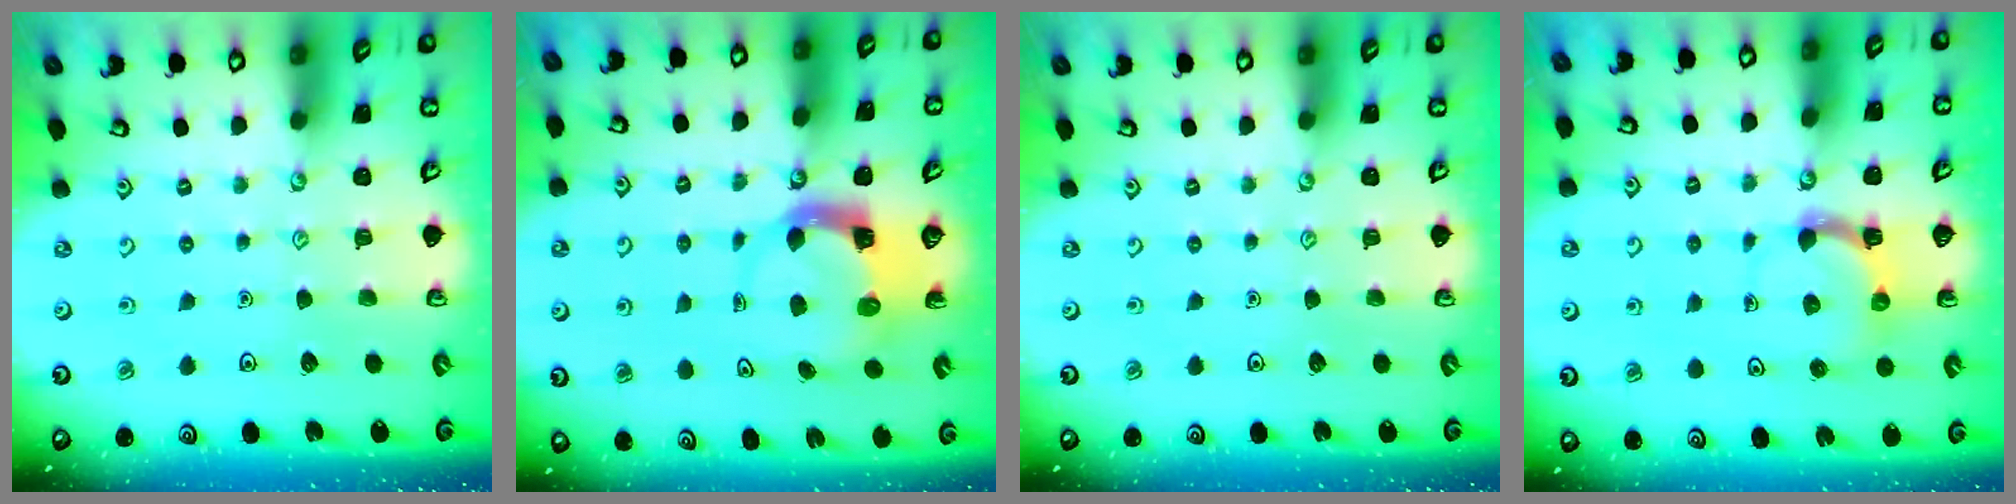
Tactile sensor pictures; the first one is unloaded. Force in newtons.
{"total": 3.8, "press": 3.7, "slide": 0.6}
{"total": 0.0}
{"total": 4.5, "press": 4.4, "slide": 0.7}